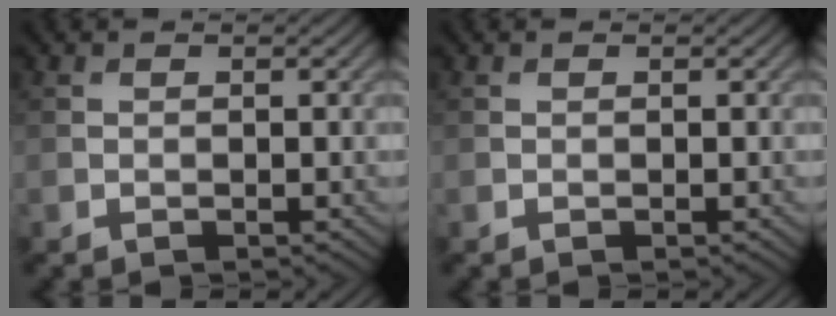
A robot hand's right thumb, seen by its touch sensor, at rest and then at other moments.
{"total": 0.0}